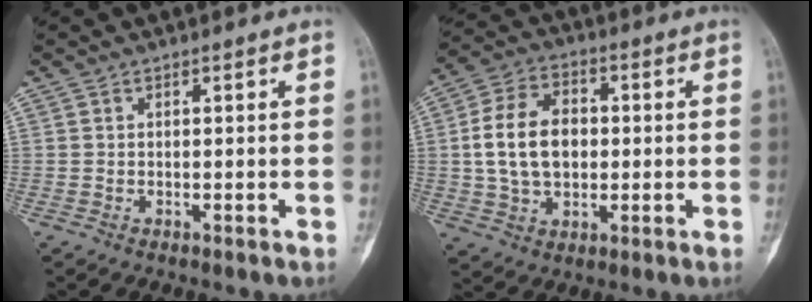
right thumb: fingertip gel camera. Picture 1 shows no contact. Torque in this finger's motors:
{"motor_torque": [0.35, 0.40, 0.65, -0.51, 0.22]}